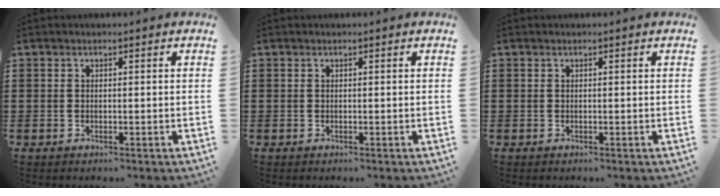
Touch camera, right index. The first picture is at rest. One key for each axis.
{"total": 0.0}
{"total": 0.0}